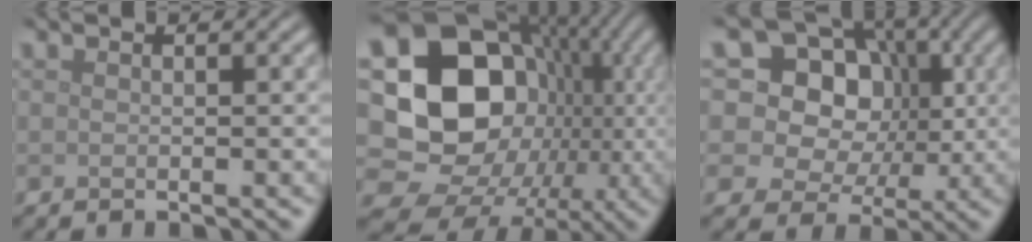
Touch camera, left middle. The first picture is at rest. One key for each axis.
{"total": 19.5, "fx": -0.3, "fy": 17.0, "fz": 9.6, "tx": -0.145, "ty": 0.002, "tz": -0.027}
{"total": 15.0, "fx": 4.4, "fy": 12.3, "fz": 7.3, "tx": -0.140, "ty": 0.050, "tz": 0.064}